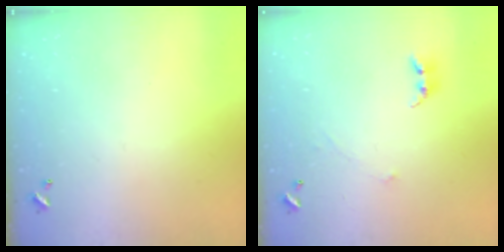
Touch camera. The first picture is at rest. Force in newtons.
{"total": 0.7, "press": 0.6, "slide": 0.5}